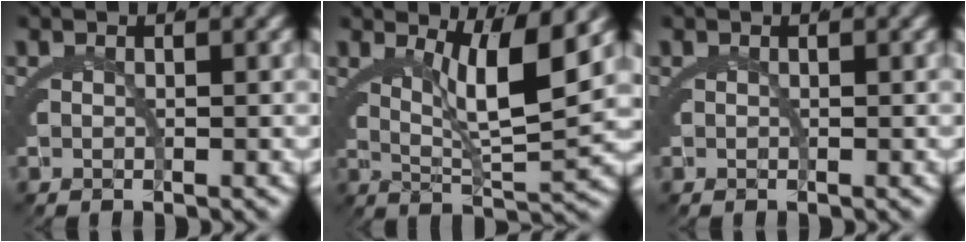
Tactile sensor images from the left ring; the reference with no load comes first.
{"total": 6.2, "force": [2.8, 0.8, 5.5], "torque": [-0.087, -0.006, 0.051]}
{"total": 0.0}